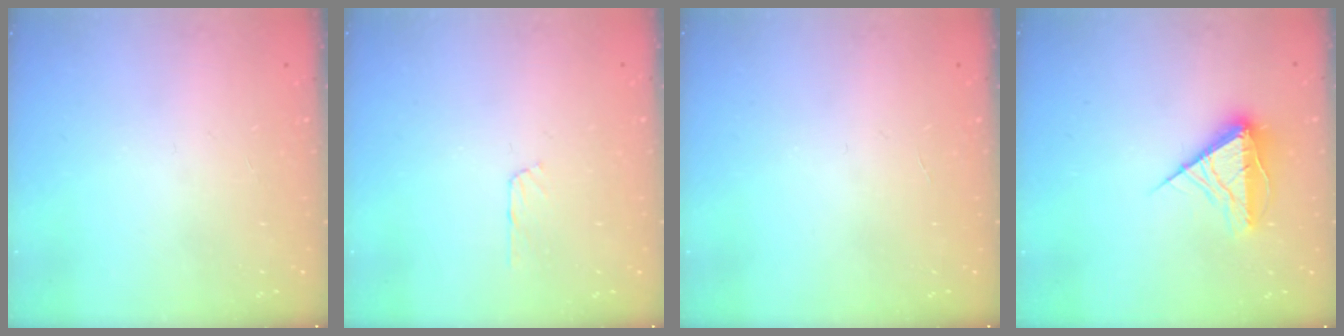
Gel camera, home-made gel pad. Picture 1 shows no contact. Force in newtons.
{"total": 3.3, "press": 3.3, "slide": 0.3}
{"total": 0.0}
{"total": 13.2, "press": 13.1, "slide": 0.6}